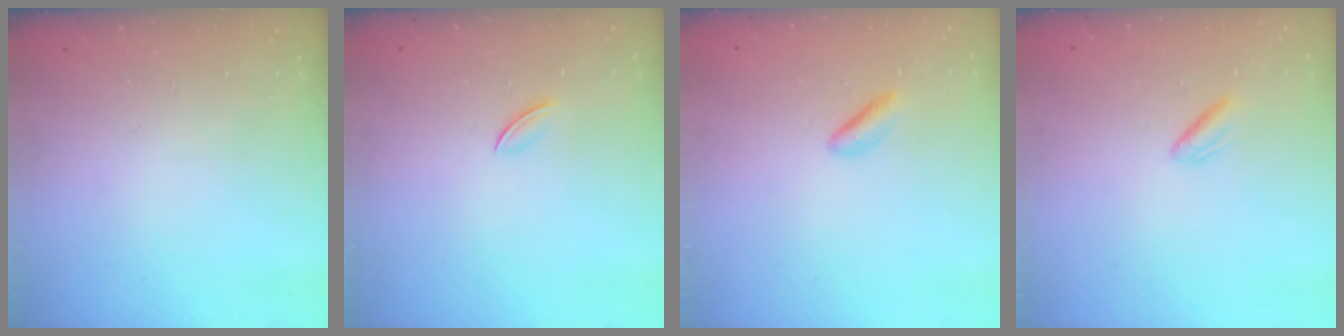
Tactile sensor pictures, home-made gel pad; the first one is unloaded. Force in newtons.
{"total": 2.8, "press": 2.7, "slide": 0.8}
{"total": 1.6, "press": 1.3, "slide": 0.8}
{"total": 2.3, "press": 1.9, "slide": 1.2}